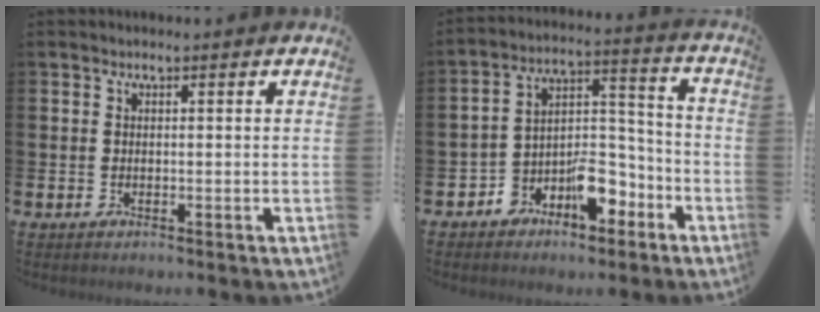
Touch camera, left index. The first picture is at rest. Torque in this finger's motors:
{"motor_torque": [1.33, 0.81, 0.92, 0.21]}